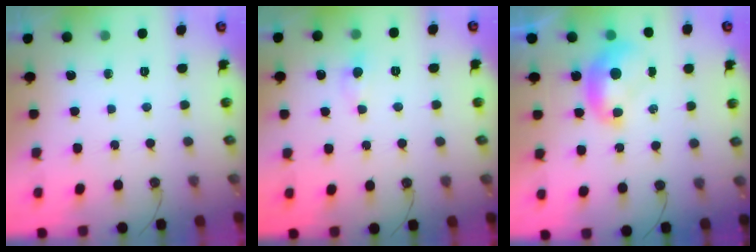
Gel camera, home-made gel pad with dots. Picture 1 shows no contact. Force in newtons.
{"total": 1.0, "press": 0.7, "slide": 0.7}
{"total": 1.4, "press": 1.4, "slide": 0.1}